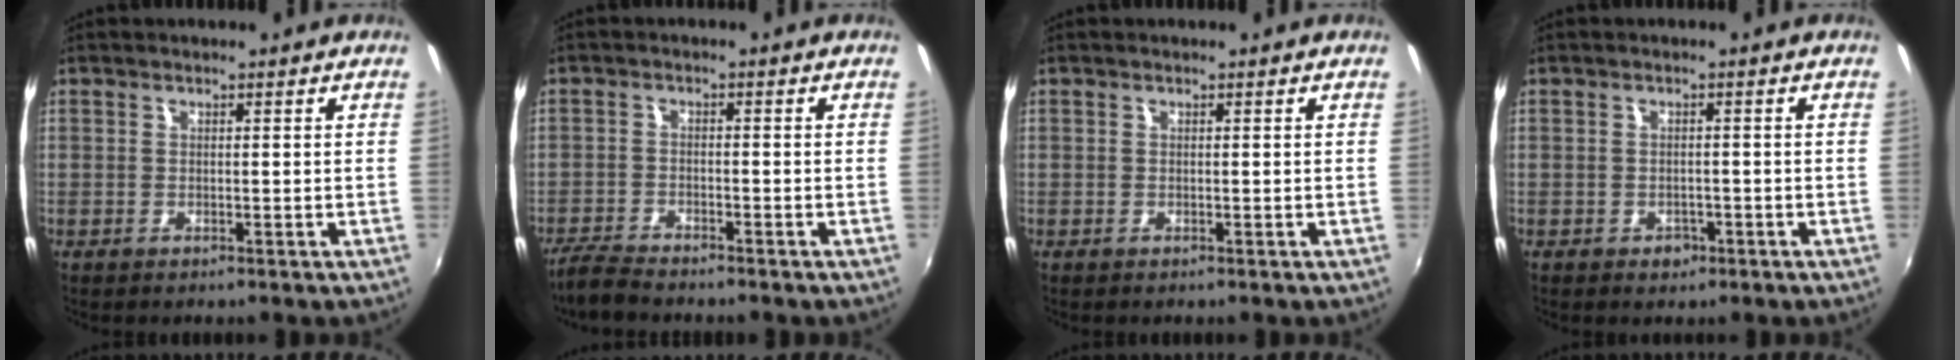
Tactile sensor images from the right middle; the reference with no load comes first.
{"total": 4.5, "force": [-4.3, 0.6, 1.4], "torque": [-0.049, -0.015, -0.086]}
{"total": 0.0}
{"total": 2.2, "force": [-1.1, 1.7, 0.8], "torque": [-0.016, -0.002, -0.014]}